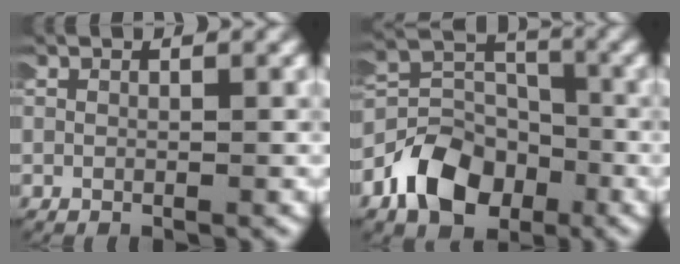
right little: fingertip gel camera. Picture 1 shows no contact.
{"total": 7.3, "force": [-2.3, 5.6, 4.1], "torque": [-0.070, -0.012, -0.045]}